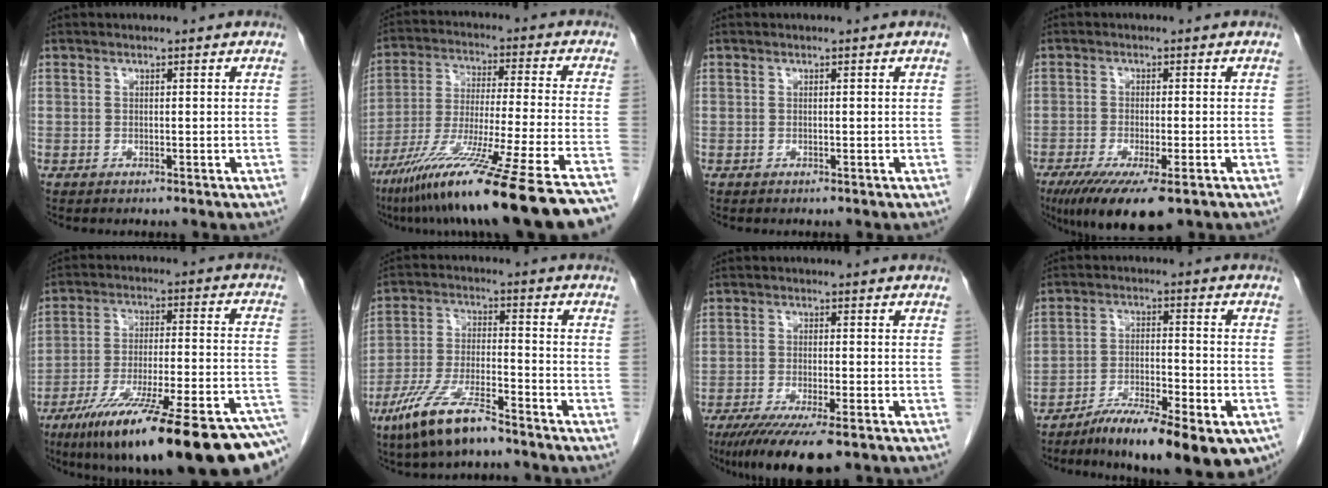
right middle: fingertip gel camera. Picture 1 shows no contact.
{"total": 25.5, "force": [-19.8, -1.6, 16.0], "torque": [-0.204, -0.061, -0.321]}
{"total": 0.0}
{"total": 10.4, "force": [-6.6, 2.0, 7.9], "torque": [-0.125, -0.025, -0.104]}
{"total": 27.7, "force": [-19.0, 2.6, 20.0], "torque": [-0.228, -0.012, -0.294]}
{"total": 10.6, "force": [-7.6, 2.0, 7.2], "torque": [-0.148, -0.018, -0.144]}
{"total": 10.7, "force": [-7.5, 1.5, 7.5], "torque": [-0.114, -0.022, -0.116]}
{"total": 16.6, "force": [-11.6, 4.2, 11.2], "torque": [-0.128, 0.002, -0.181]}